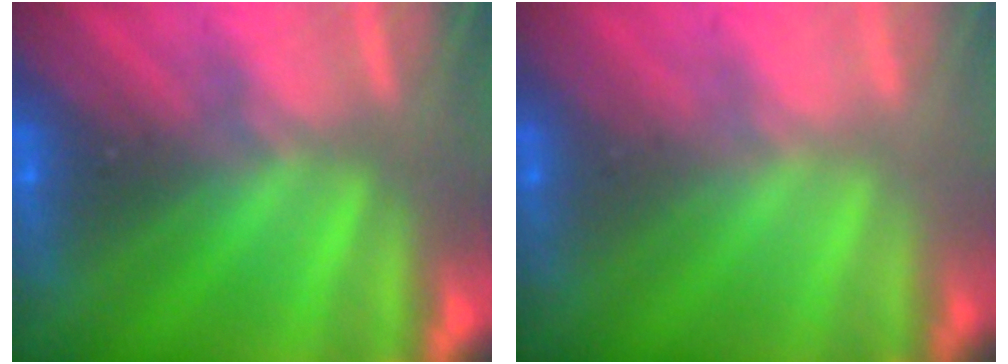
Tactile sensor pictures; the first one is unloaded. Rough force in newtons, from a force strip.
{"total": 2.0}